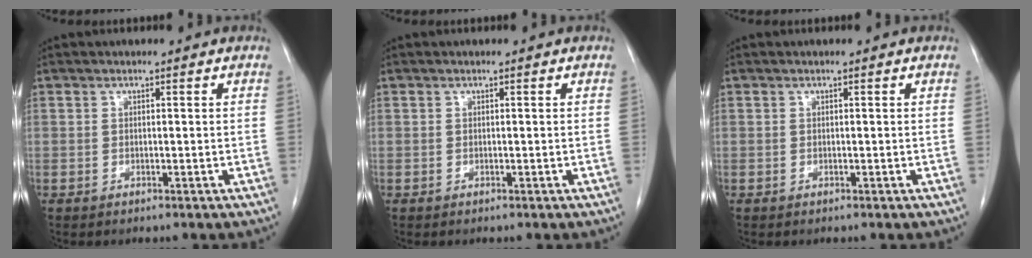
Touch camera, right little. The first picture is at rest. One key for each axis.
{"total": 0.0}
{"total": 0.0}